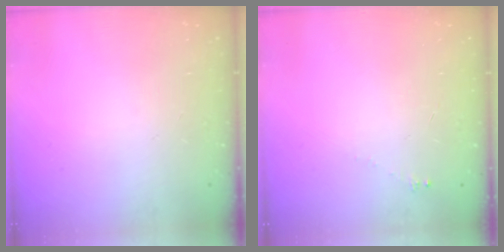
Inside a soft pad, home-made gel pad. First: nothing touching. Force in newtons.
{"total": 1.7, "press": 1.6, "slide": 0.2}